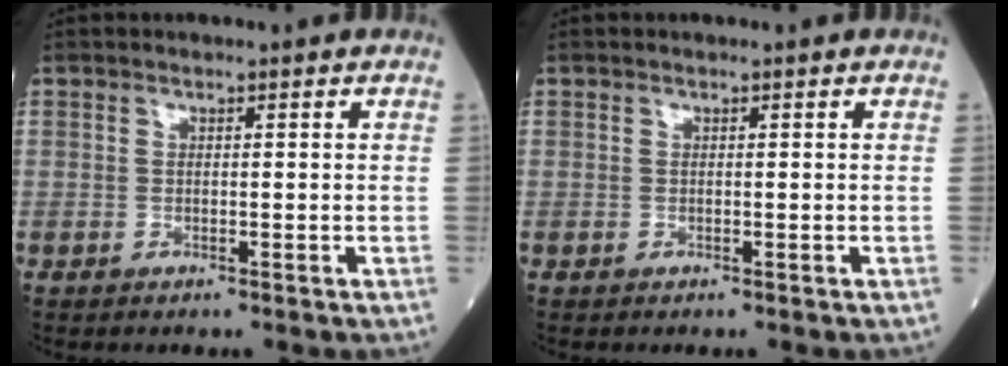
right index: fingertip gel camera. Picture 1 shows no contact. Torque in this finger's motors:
{"motor_torque": [0.00, 0.00, 0.00, 0.00]}